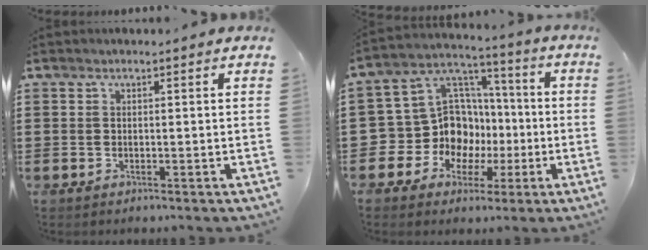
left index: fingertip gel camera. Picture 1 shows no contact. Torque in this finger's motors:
{"motor_torque": [1.28, 0.86, 0.41, 0.04]}